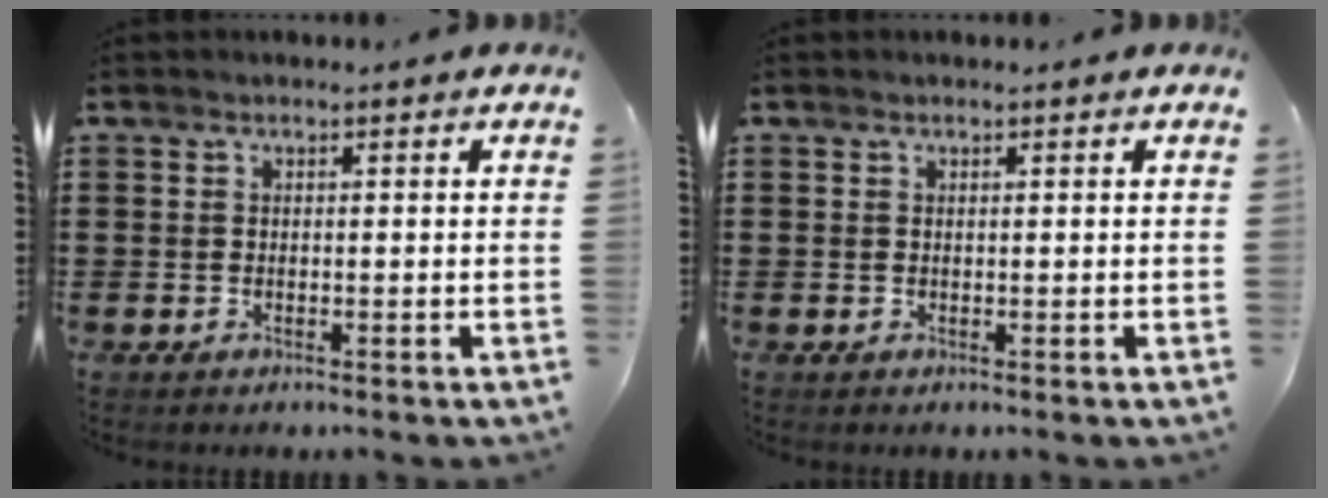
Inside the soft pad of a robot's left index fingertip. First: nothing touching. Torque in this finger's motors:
{"motor_torque": [-0.33, 0.40, -0.11, -0.03]}